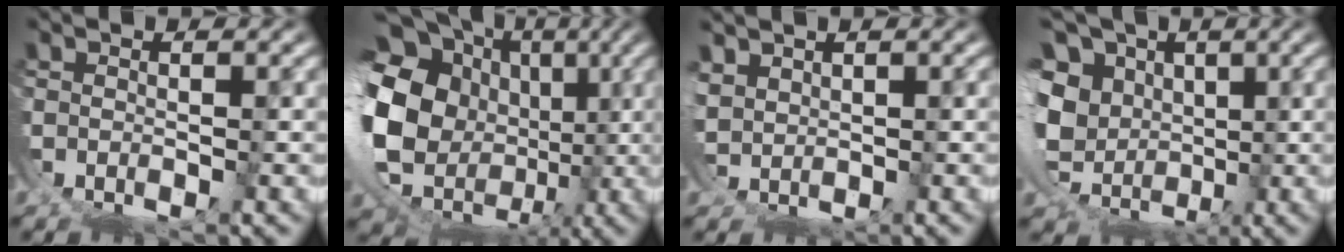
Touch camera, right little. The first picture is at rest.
{"total": 17.3, "force": [-0.7, 13.5, 10.8], "torque": [-0.227, -0.045, 0.001]}
{"total": 1.8, "force": [1.4, 0.8, 0.9], "torque": [-0.035, -0.014, 0.044]}
{"total": 11.6, "force": [1.1, 9.0, 7.3], "torque": [-0.144, -0.027, 0.021]}